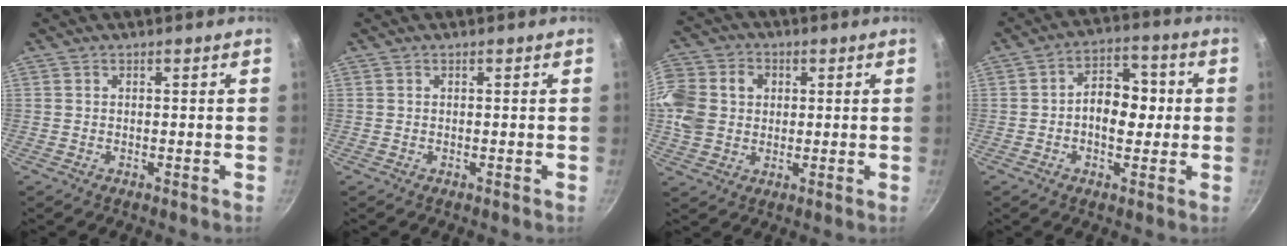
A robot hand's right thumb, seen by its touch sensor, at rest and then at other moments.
{"total": 0.0}
{"total": 17.7, "force": [2.6, 14.4, 10.0], "torque": [-0.245, 0.037, 0.052]}
{"total": 9.4, "force": [-0.2, 6.2, 7.1], "torque": [-0.076, 0.023, -0.012]}